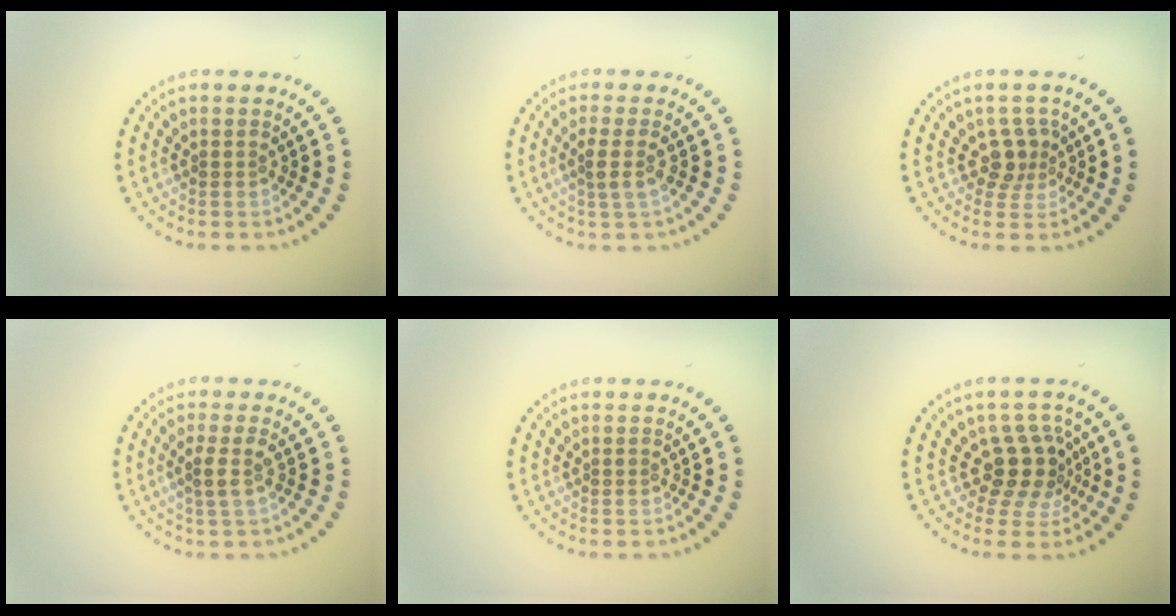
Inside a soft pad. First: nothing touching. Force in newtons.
{"total": 2.0, "press": 1.6, "slide": 1.2}
{"total": 2.3, "press": 1.7, "slide": 1.5}
{"total": 2.2, "press": 1.7, "slide": 1.4}
{"total": 0.0}
{"total": 3.8, "press": 2.9, "slide": 2.6}